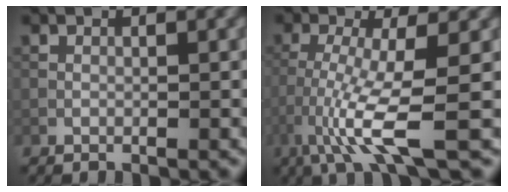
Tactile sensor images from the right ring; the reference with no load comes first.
{"total": 5.9, "force": [-2.5, 0.5, 5.4], "torque": [-0.118, -0.007, -0.053]}